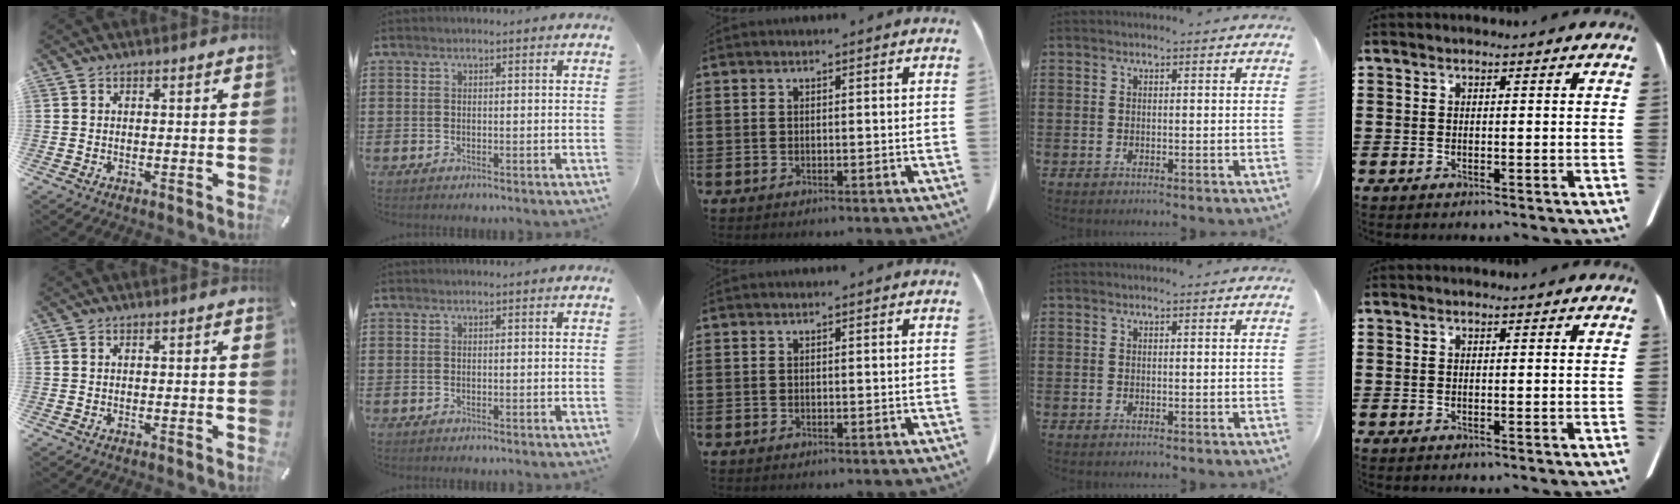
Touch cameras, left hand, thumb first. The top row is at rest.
{}